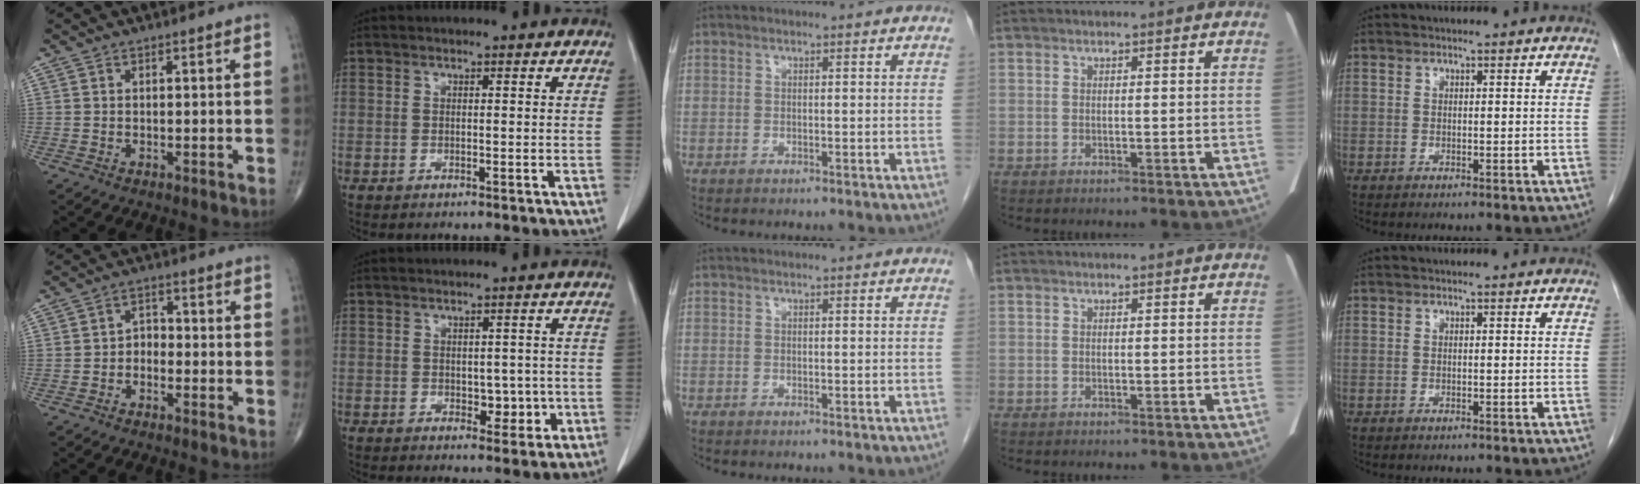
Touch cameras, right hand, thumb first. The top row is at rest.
{"thumb": {"total": 2.9, "force": [-1.4, 2.1, 1.4], "torque": [-0.004, 0.021, -0.033]}, "index": {"total": 4.0, "force": [-0.5, 2.6, 3.0], "torque": [-0.029, 0.003, 0.001]}}